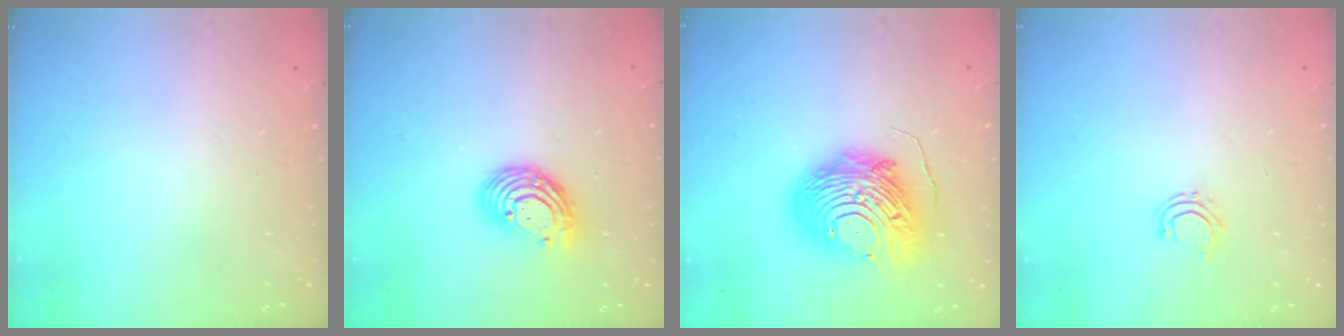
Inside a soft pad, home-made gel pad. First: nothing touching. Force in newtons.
{"total": 10.5, "press": 10.4, "slide": 1.1}
{"total": 14.8, "press": 14.7, "slide": 1.3}
{"total": 5.0, "press": 4.9, "slide": 0.7}